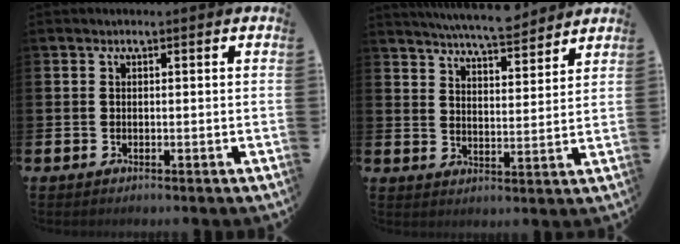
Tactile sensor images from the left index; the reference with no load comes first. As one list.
[{"total": 6.7, "force": [6.6, 0.3, 1.4], "torque": [-0.036, -0.038, 0.116]}]